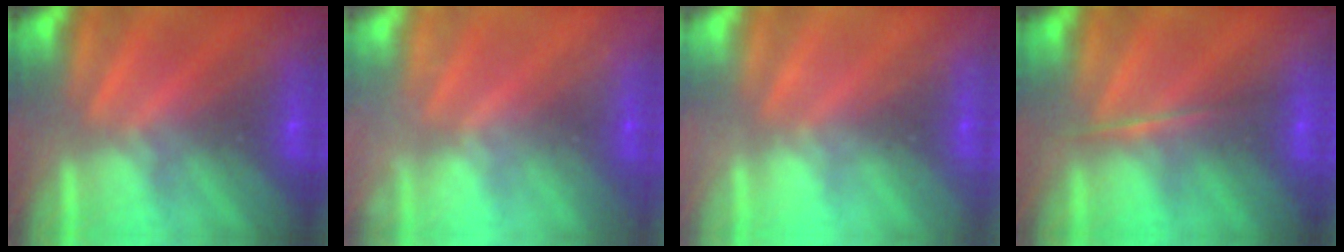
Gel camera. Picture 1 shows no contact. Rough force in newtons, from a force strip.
{"total": 2.3}
{"total": 1.9}
{"total": 1.7}